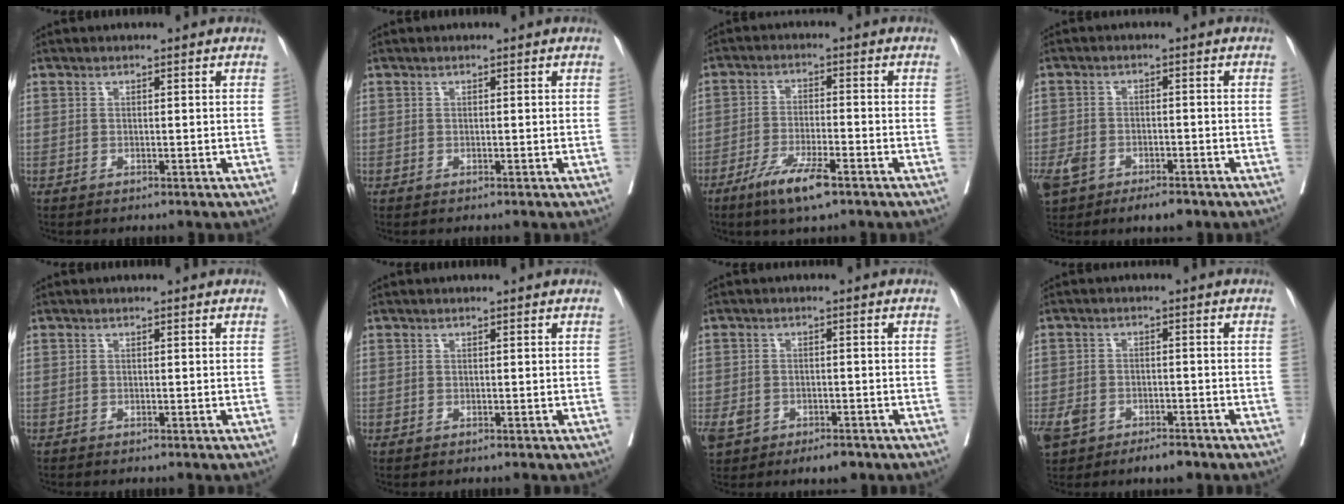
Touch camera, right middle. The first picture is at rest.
{"total": 0.0}
{"total": 7.2, "force": [-4.6, 1.0, 5.5], "torque": [-0.106, -0.011, -0.079]}
{"total": 7.8, "force": [-4.7, 3.8, 4.8], "torque": [-0.089, 0.002, -0.076]}
{"total": 0.0}
{"total": 0.0}
{"total": 5.5, "force": [-3.2, 3.1, 3.3], "torque": [-0.055, 0.004, -0.044]}
{"total": 6.3, "force": [-4.0, 3.1, 3.7], "torque": [-0.068, 0.004, -0.064]}